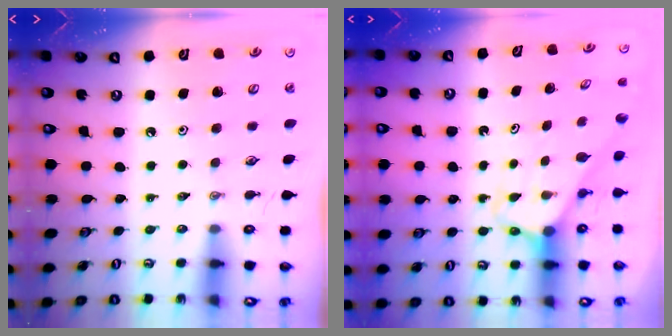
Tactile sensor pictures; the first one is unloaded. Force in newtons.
{"total": 2.9, "press": 2.9, "slide": 0.2}